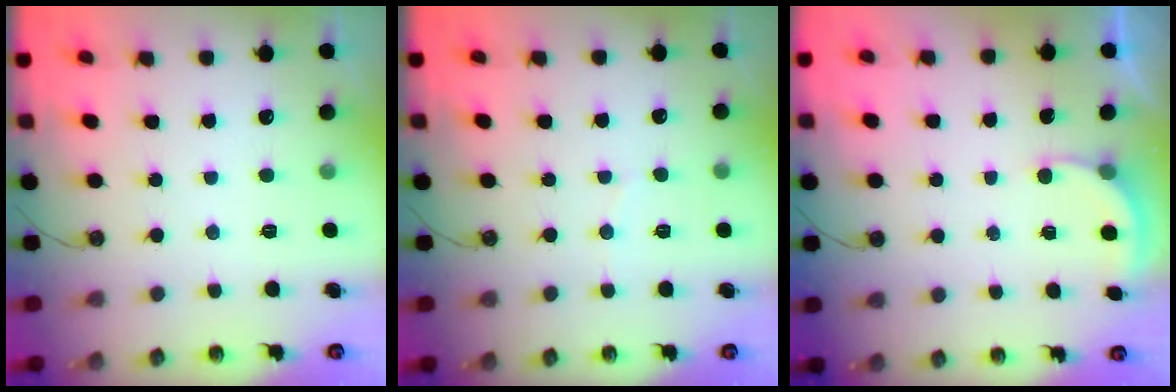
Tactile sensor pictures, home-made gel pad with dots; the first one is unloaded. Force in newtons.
{"total": 2.7, "press": 2.7, "slide": 0.3}
{"total": 2.6, "press": 2.6, "slide": 0.2}